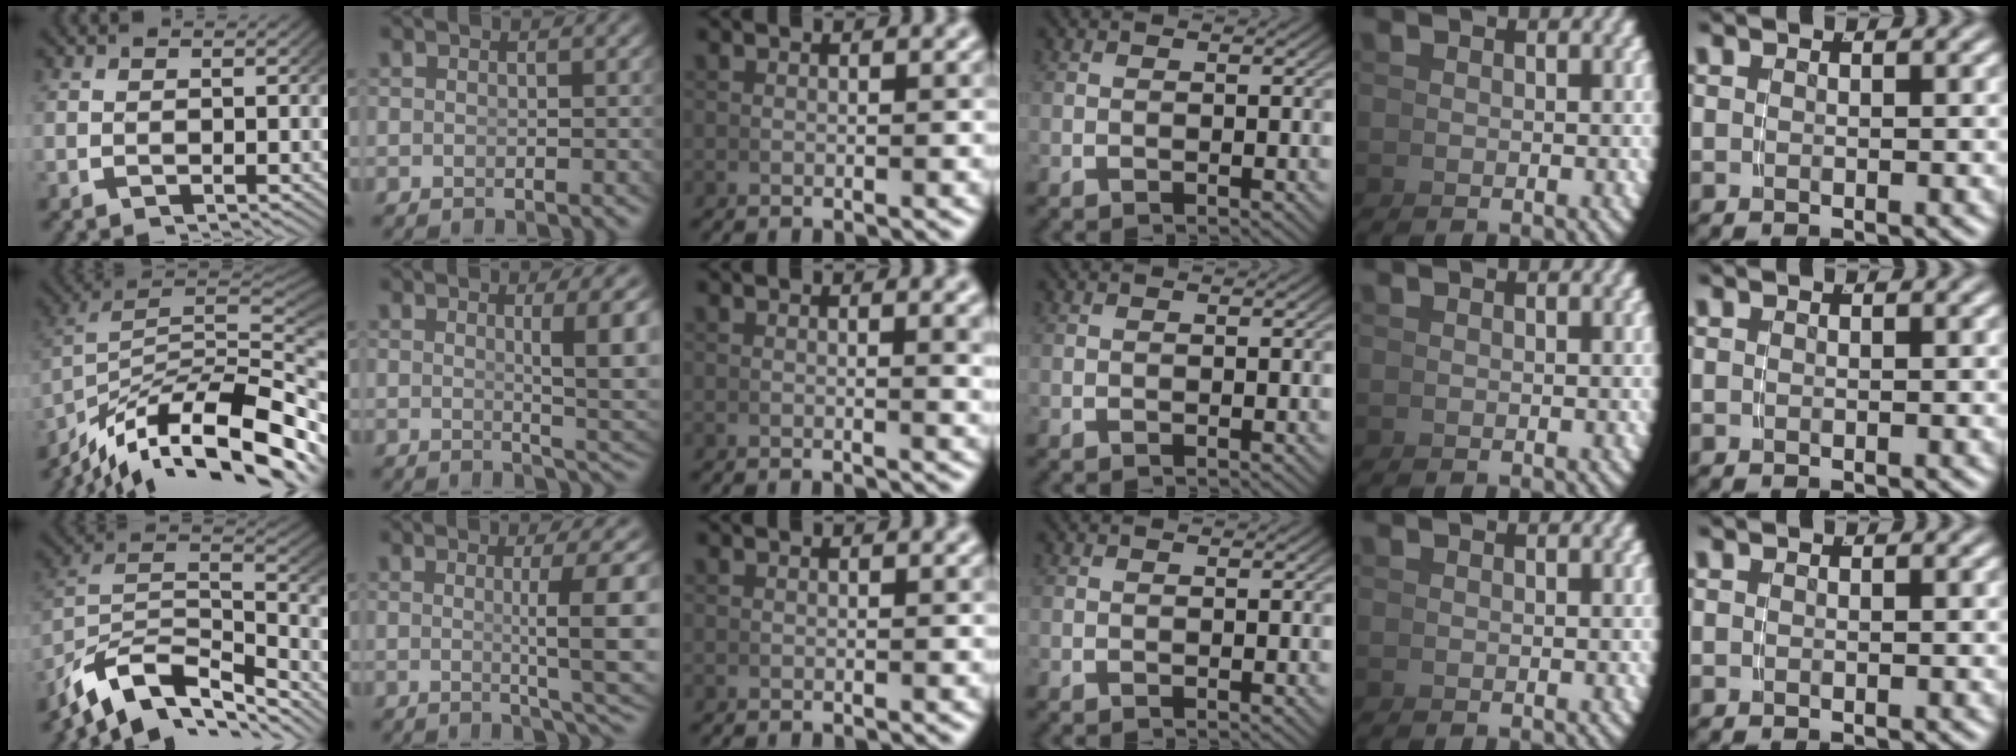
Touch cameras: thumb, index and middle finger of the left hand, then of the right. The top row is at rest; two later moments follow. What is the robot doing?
{"motion": "lift_and_place", "object": "cup"}